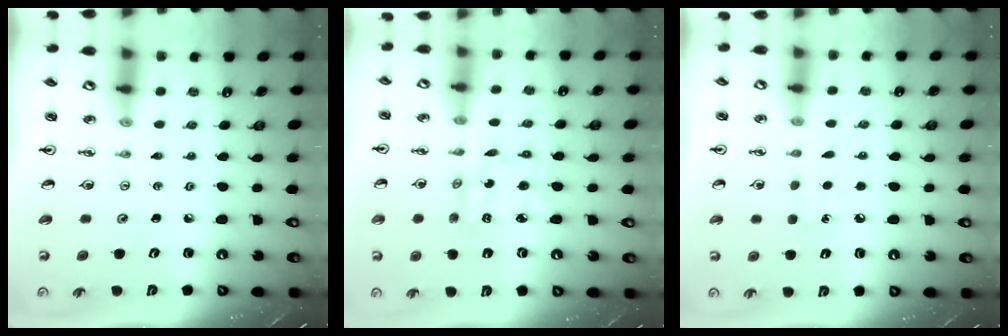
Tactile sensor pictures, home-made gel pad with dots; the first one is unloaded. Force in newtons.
{"total": 6.4, "press": 6.4, "slide": 0.3}
{"total": 6.4, "press": 6.4, "slide": 0.8}